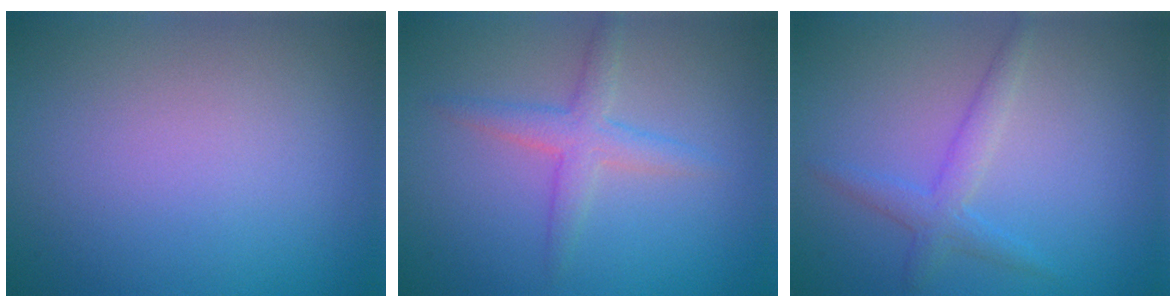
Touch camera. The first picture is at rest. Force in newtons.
{"total": 2.7, "press": 2.7, "slide": 0.1}
{"total": 2.2, "press": 2.2, "slide": 0.1}